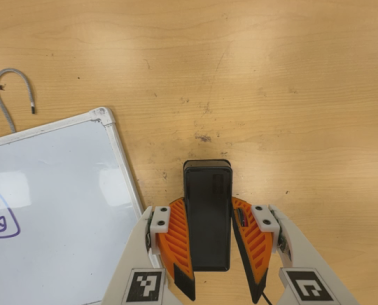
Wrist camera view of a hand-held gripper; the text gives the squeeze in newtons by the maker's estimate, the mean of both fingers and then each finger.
{"total": 8.0, "left": 6.8, "right": 9.1}